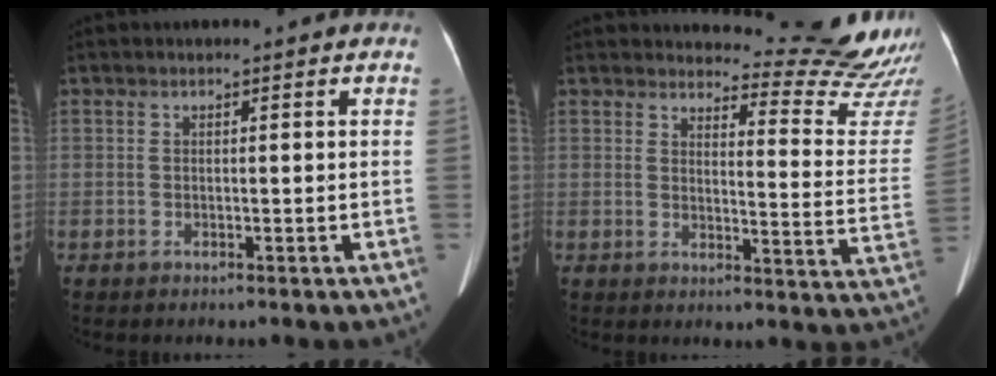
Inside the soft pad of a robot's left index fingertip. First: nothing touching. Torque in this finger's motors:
{"motor_torque": [0.81, -1.04, 0.23, 0.01]}